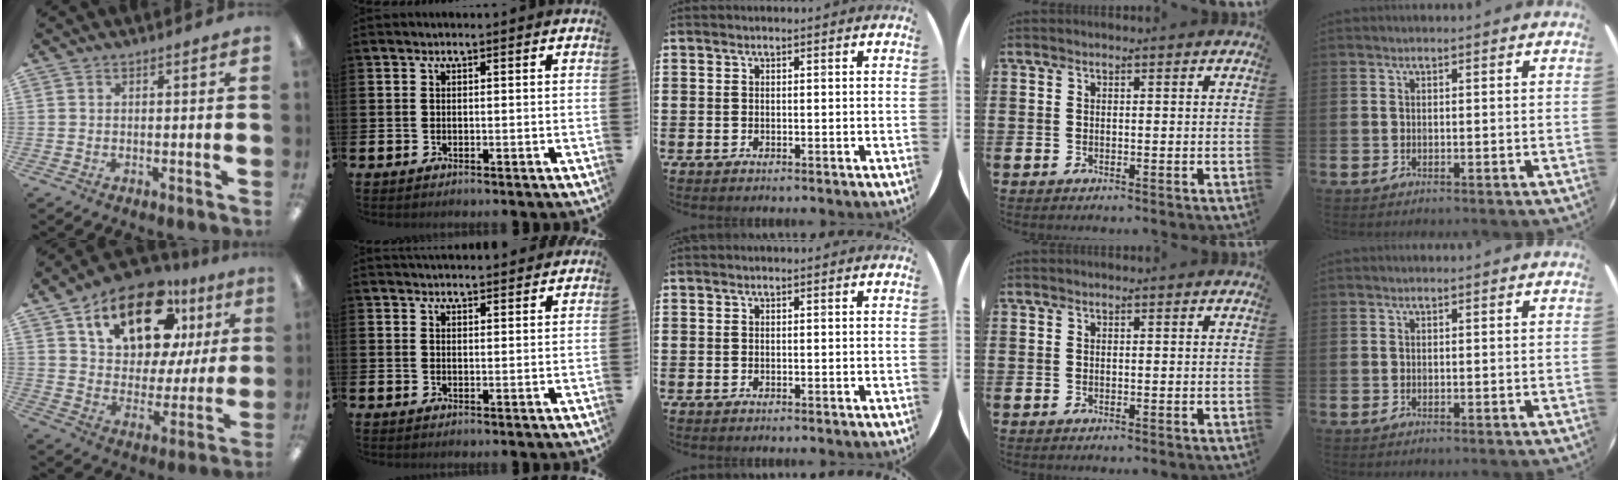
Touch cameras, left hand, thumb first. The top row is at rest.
{"thumb": {"total": 19.7, "force": [12.0, 10.0, 12.0], "torque": [-0.202, -0.050, 0.212]}, "index": {"total": 2.6, "force": [2.6, 0.4, 0.1], "torque": [0.001, -0.014, 0.045]}}